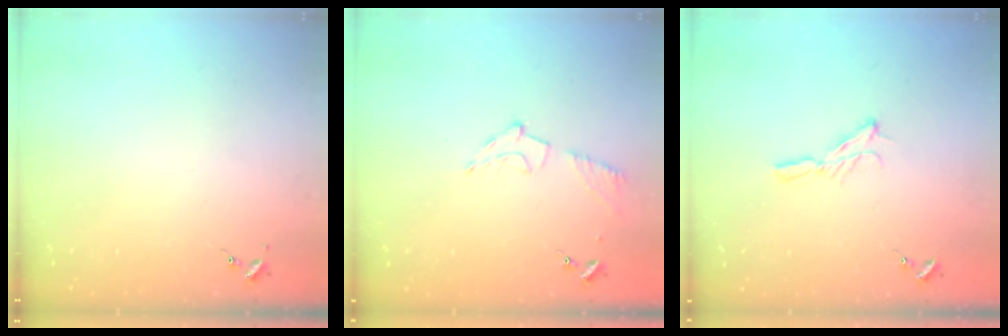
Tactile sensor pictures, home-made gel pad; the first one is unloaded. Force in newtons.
{"total": 7.6, "press": 7.6, "slide": 0.9}
{"total": 6.2, "press": 6.2, "slide": 0.2}